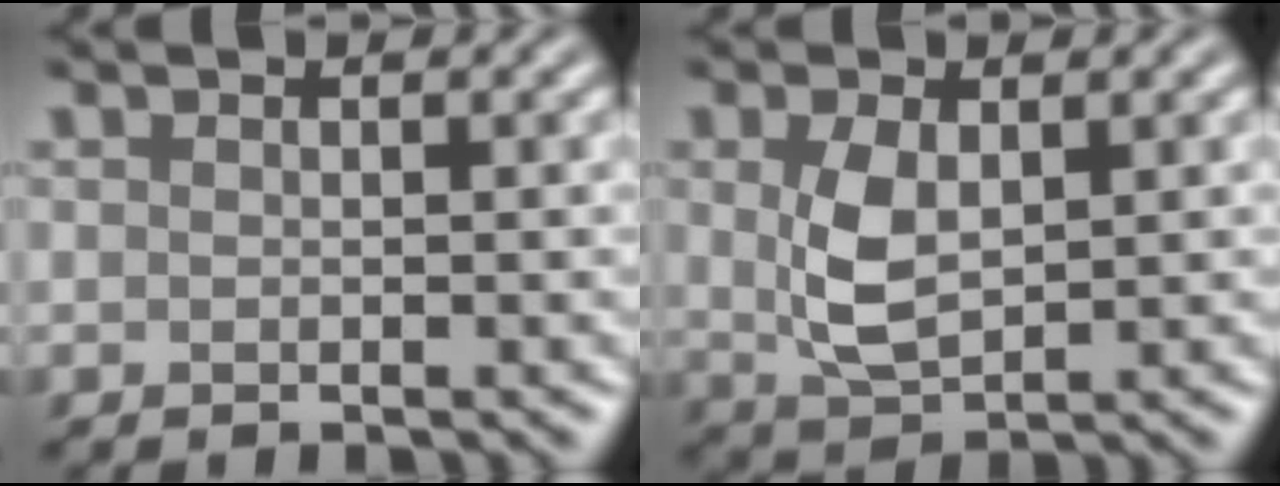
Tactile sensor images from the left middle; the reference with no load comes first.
{"total": 4.0, "force": [0.7, 2.2, 3.2], "torque": [-0.077, -0.003, 0.019]}